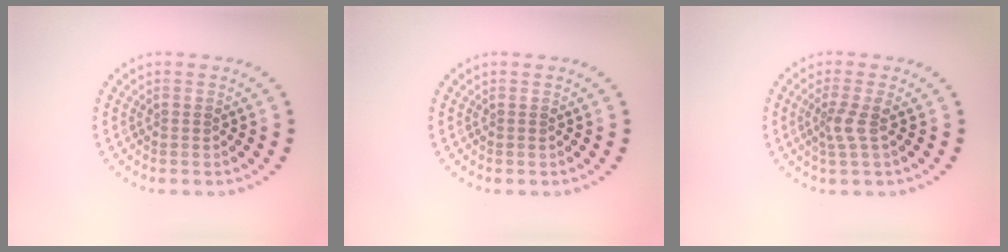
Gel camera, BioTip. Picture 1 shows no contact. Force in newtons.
{"total": 0.0}
{"total": 1.9, "press": 1.4, "slide": 1.3}